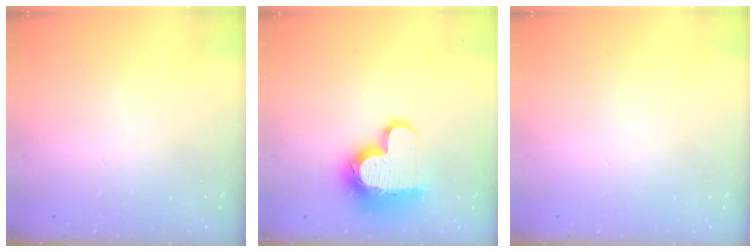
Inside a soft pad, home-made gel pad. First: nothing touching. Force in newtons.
{"total": 14.0, "press": 14.0, "slide": 1.0}
{"total": 0.0}